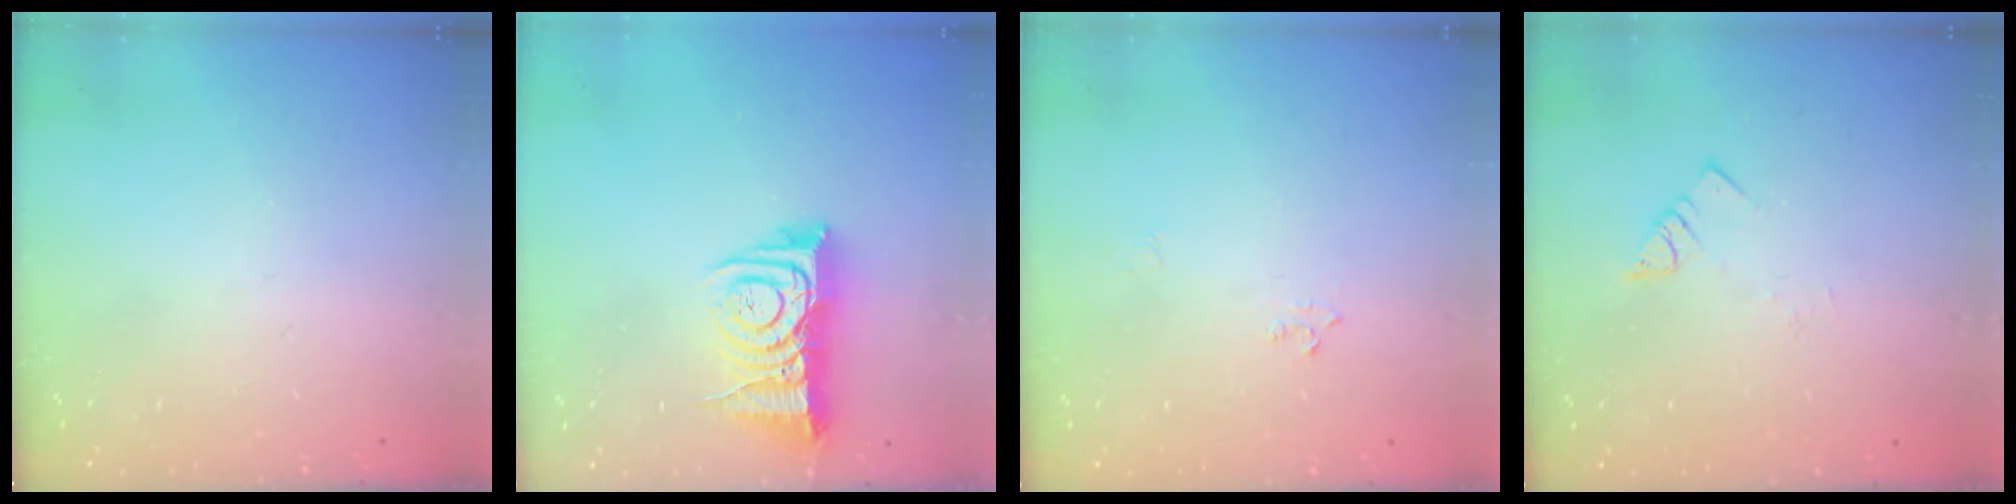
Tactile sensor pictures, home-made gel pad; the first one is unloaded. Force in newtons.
{"total": 11.0, "press": 10.9, "slide": 1.6}
{"total": 2.9, "press": 2.9, "slide": 0.3}
{"total": 1.7, "press": 1.7, "slide": 0.1}